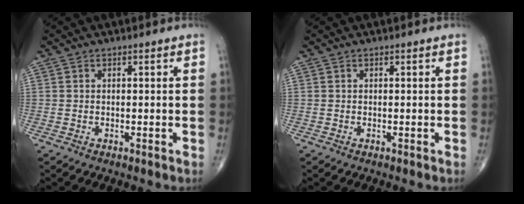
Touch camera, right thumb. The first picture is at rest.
{"total": 0.0}